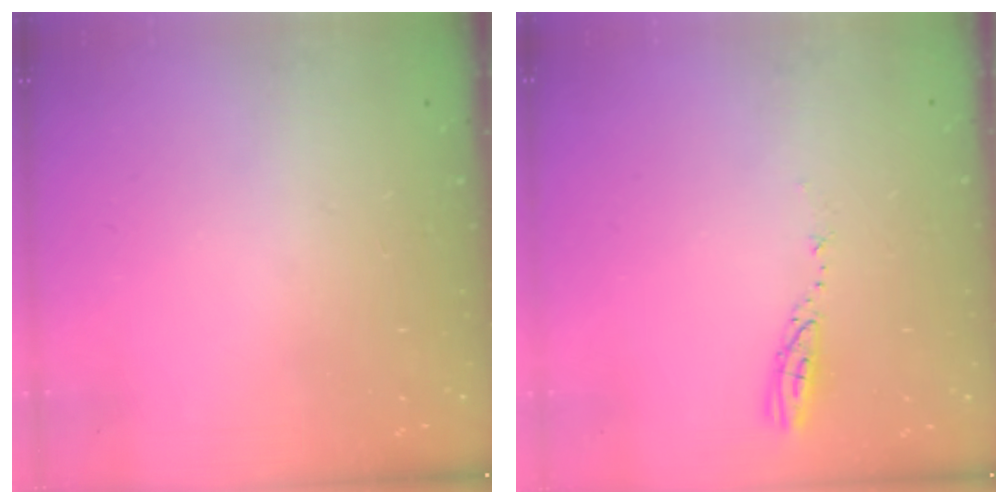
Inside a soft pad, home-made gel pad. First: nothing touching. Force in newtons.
{"total": 3.8, "press": 3.8, "slide": 0.2}